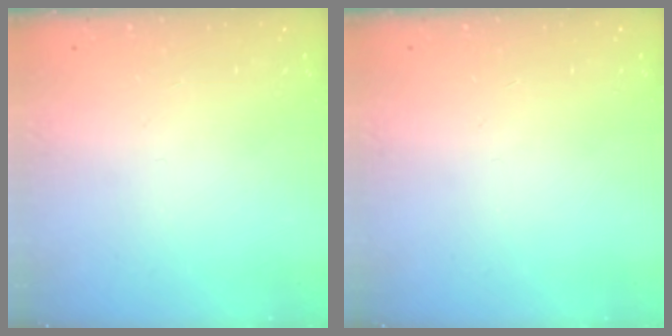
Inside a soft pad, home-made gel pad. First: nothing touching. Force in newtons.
{"total": 0.0}